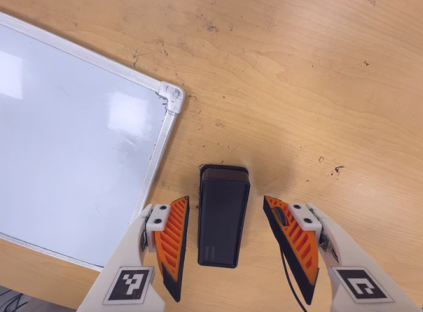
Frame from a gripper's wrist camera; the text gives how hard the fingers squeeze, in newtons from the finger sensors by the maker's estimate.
{"total": 0.0}